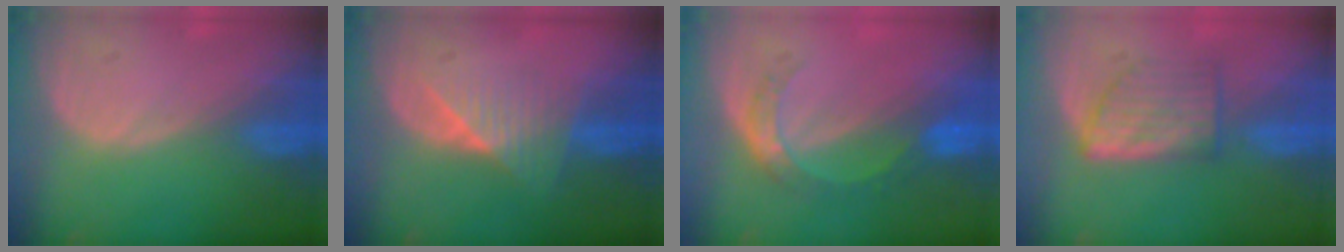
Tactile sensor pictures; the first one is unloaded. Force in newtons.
{"total": 6.2, "press": 5.4, "slide": 3.0}
{"total": 5.2, "press": 4.7, "slide": 2.4}
{"total": 5.5, "press": 5.5, "slide": 0.4}